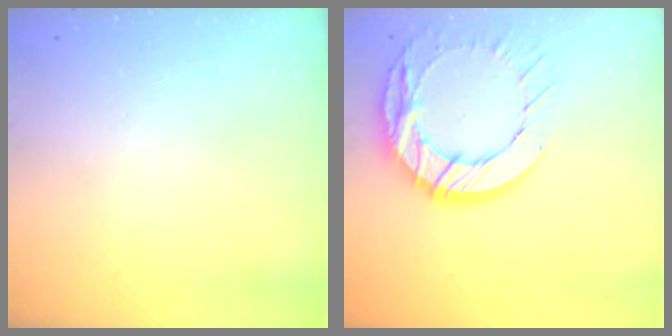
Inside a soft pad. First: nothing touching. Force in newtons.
{"total": 16.6, "press": 16.6, "slide": 1.5}